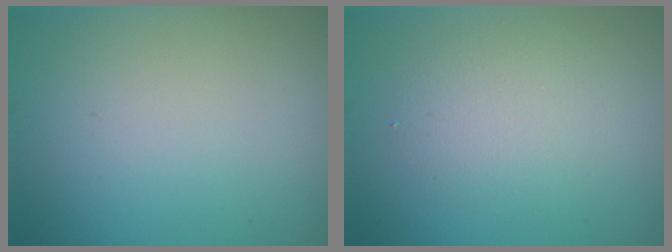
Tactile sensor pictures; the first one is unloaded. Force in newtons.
{"total": 2.5, "press": 2.4, "slide": 0.1}